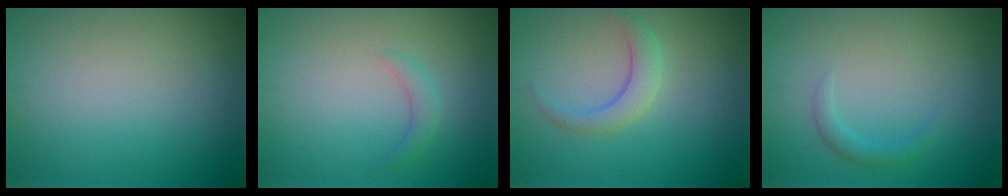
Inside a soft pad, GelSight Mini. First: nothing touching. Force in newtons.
{"total": 1.3, "press": 1.3, "slide": 0.0}
{"total": 2.4, "press": 2.4, "slide": 0.1}
{"total": 1.3, "press": 1.3, "slide": 0.2}